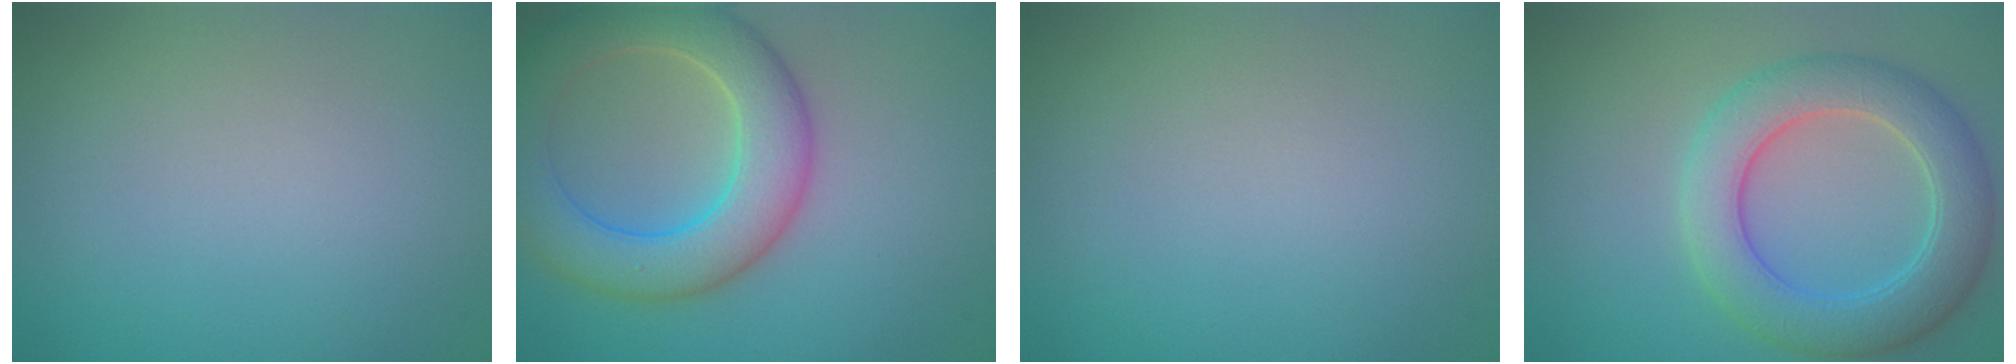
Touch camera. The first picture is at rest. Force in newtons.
{"total": 7.7, "press": 7.7, "slide": 0.3}
{"total": 0.0}
{"total": 6.4, "press": 6.4, "slide": 0.1}